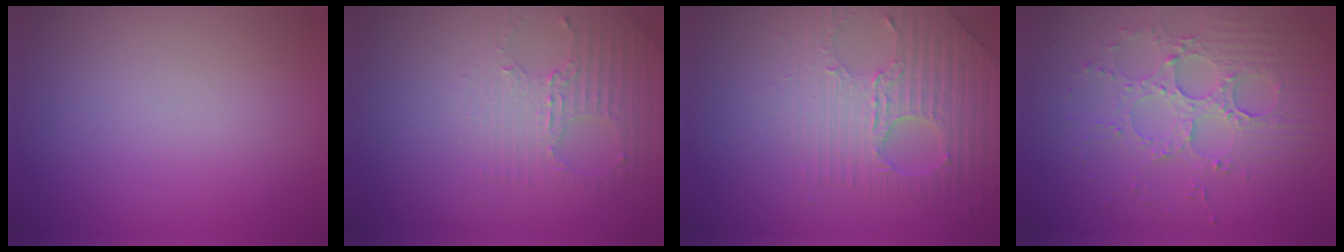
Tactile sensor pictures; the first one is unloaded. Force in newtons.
{"total": 2.8, "press": 2.4, "slide": 1.4}
{"total": 4.0, "press": 3.8, "slide": 1.2}
{"total": 4.1, "press": 3.9, "slide": 1.3}